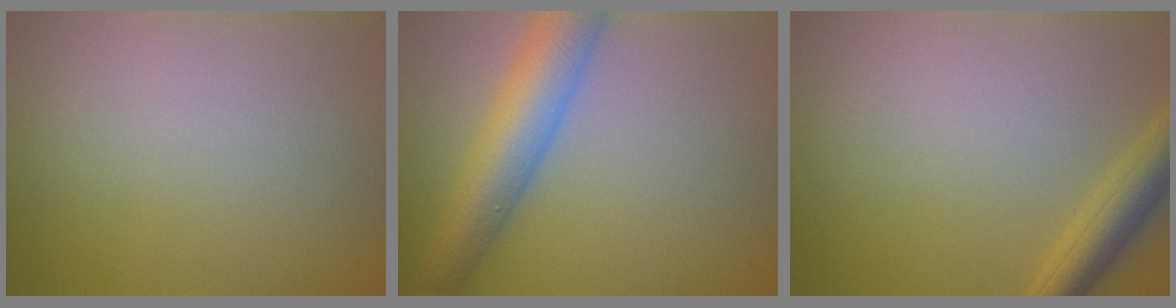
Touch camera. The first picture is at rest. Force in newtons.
{"total": 6.7, "press": 6.7, "slide": 0.2}
{"total": 3.5, "press": 3.5, "slide": 0.2}